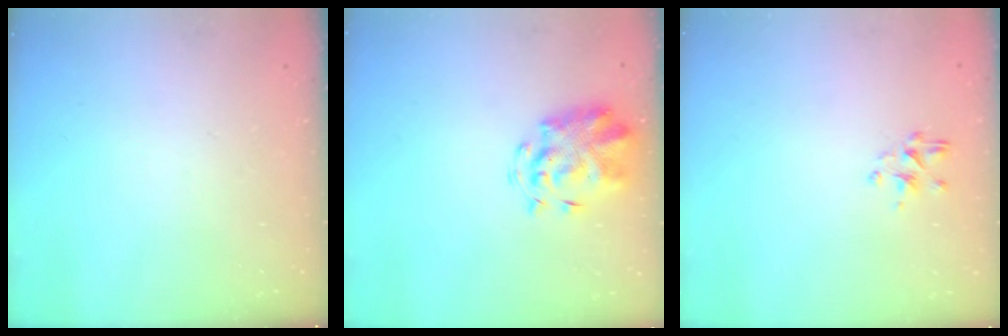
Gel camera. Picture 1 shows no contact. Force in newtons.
{"total": 3.8, "press": 3.6, "slide": 1.2}
{"total": 2.2, "press": 2.1, "slide": 0.8}